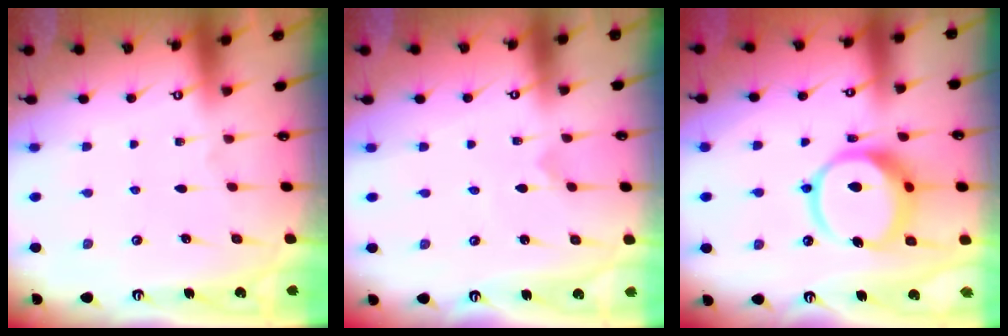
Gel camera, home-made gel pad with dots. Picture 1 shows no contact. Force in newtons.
{"total": 0.0}
{"total": 14.0, "press": 13.9, "slide": 1.9}